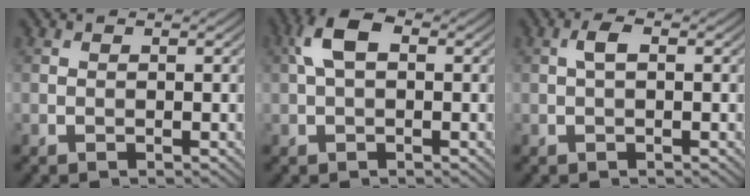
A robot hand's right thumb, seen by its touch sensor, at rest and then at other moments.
{"total": 4.8, "force": [0.9, 2.5, 4.0], "torque": [-0.091, 0.013, 0.013]}
{"total": 1.8, "force": [0.1, 0.7, 1.7], "torque": [-0.036, 0.009, 0.000]}